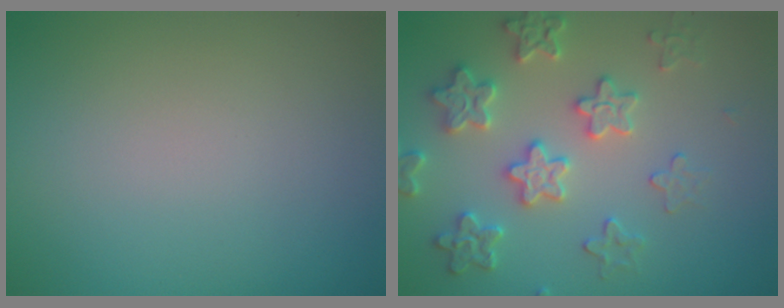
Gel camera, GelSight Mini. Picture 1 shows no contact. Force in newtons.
{"total": 4.0, "press": 3.9, "slide": 0.9}